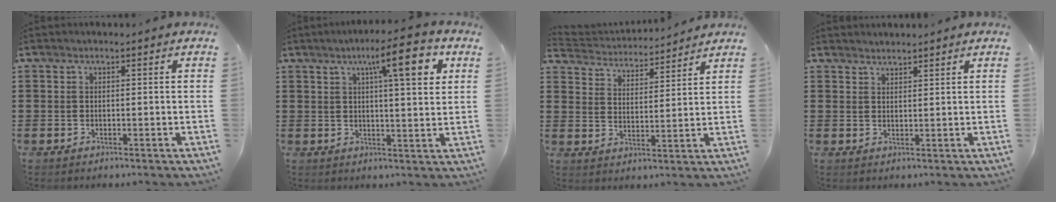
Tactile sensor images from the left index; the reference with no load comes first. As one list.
[{"total": 9.5, "force": [4.5, 1.9, 8.1], "torque": [-0.128, -0.001, 0.065]}, {"total": 3.5, "force": [3.5, 0.4, -0.1], "torque": [-0.021, -0.025, 0.057]}, {"total": 1.6, "force": [1.6, 0.1, -0.2], "torque": [0.001, 0.002, 0.032]}]